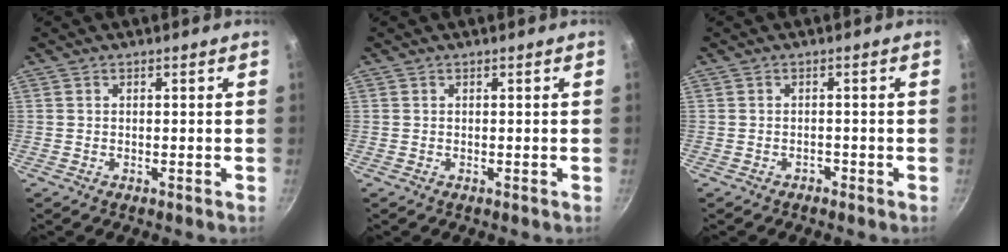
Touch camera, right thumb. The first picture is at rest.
{"total": 0.0}
{"total": 1.0, "force": [-0.8, 0.6, 0.1], "torque": [-0.001, 0.004, -0.016]}